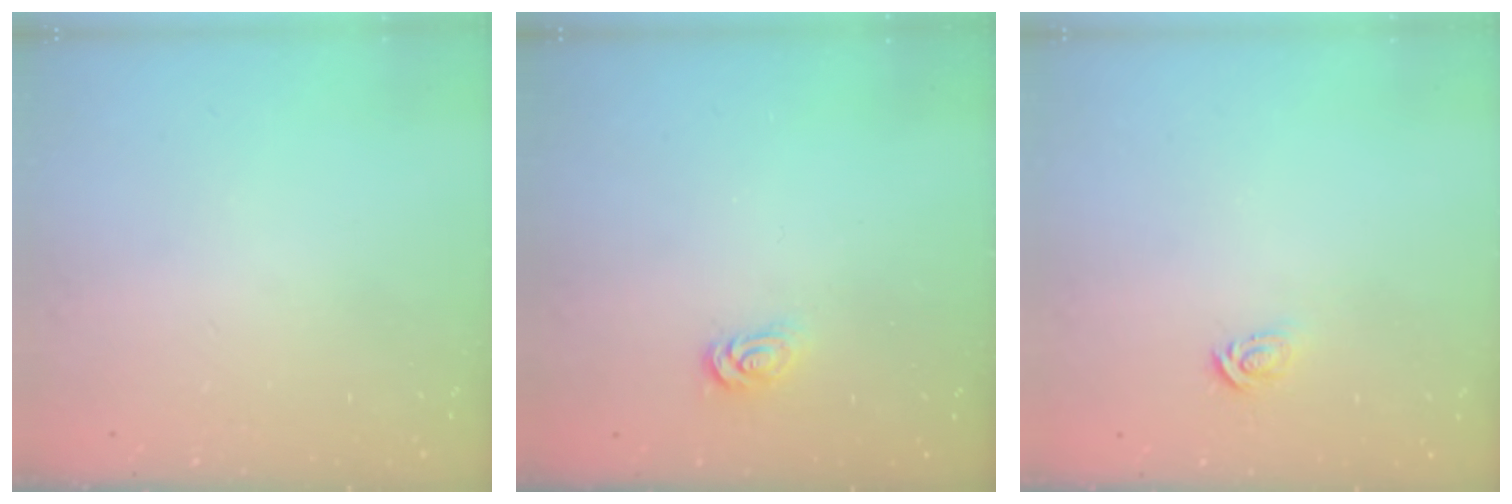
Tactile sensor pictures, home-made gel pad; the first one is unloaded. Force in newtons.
{"total": 2.0, "press": 2.0, "slide": 0.3}
{"total": 2.8, "press": 2.8, "slide": 0.2}